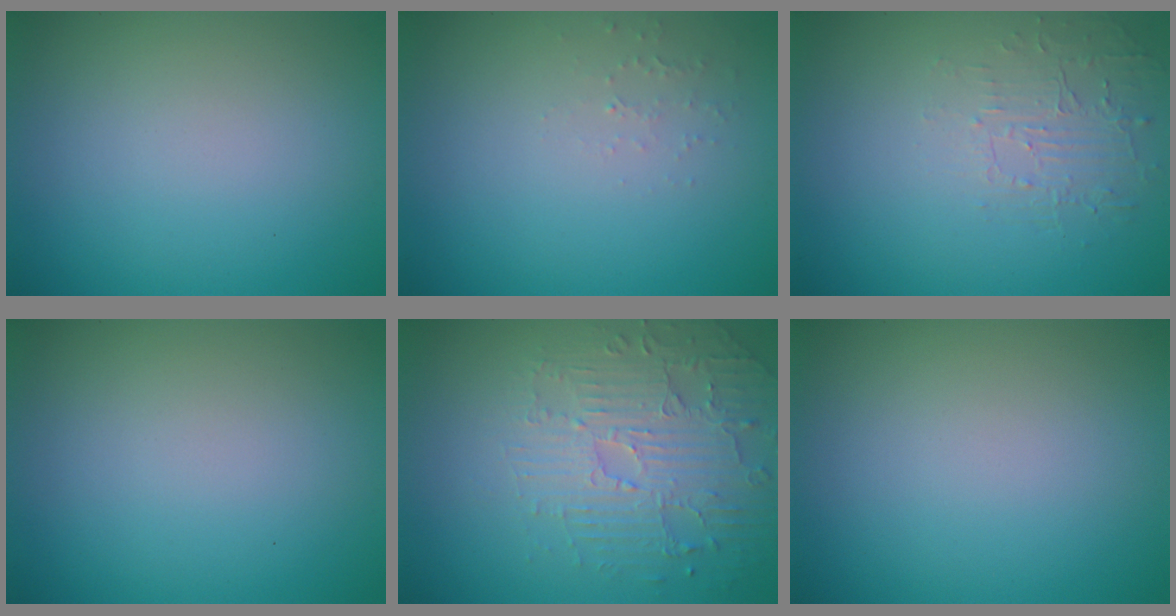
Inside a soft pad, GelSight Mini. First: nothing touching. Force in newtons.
{"total": 0.8, "press": 0.8, "slide": 0.3}
{"total": 1.8, "press": 0.7, "slide": 1.7}
{"total": 0.0}
{"total": 4.7, "press": 3.7, "slide": 2.9}
{"total": 0.0}